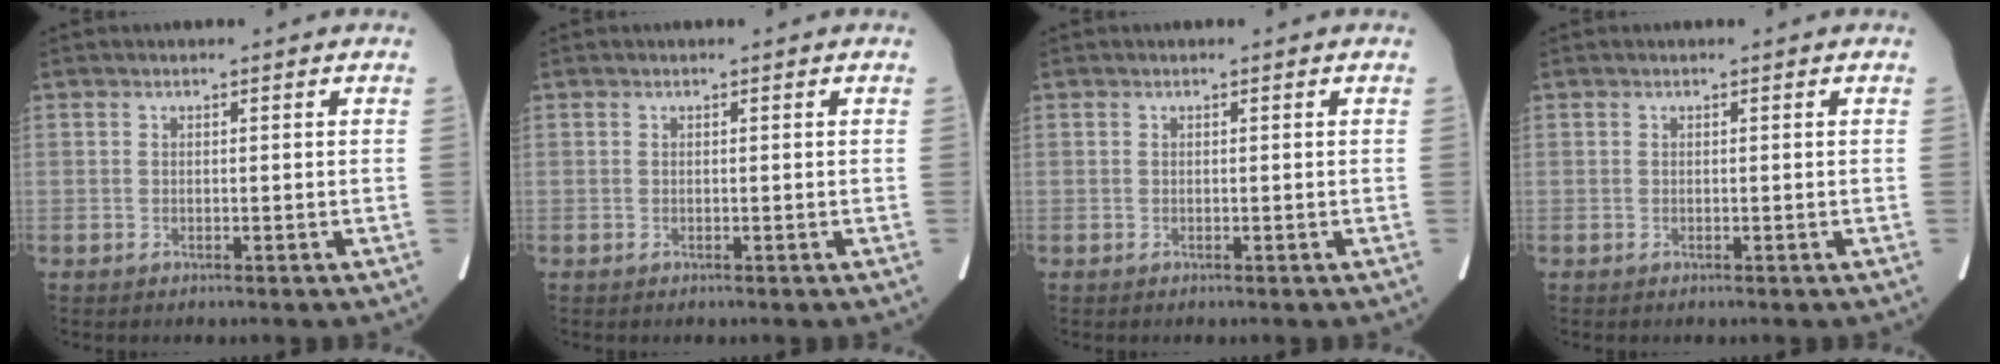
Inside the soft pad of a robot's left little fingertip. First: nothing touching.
{"total": 0.0}
{"total": 0.0}
{"total": 0.0}